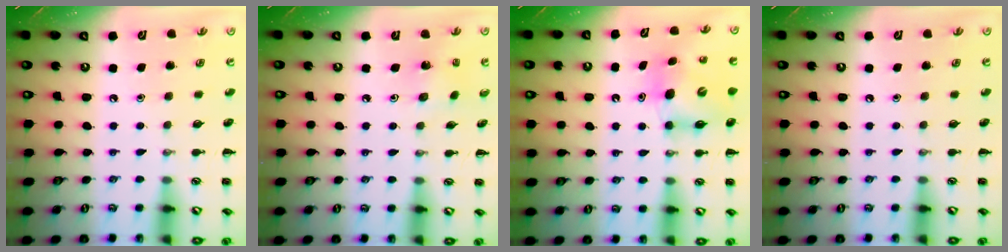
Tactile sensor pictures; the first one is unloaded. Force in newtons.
{"total": 1.8, "press": 1.7, "slide": 0.7}
{"total": 7.8, "press": 7.8, "slide": 0.9}
{"total": 0.0}